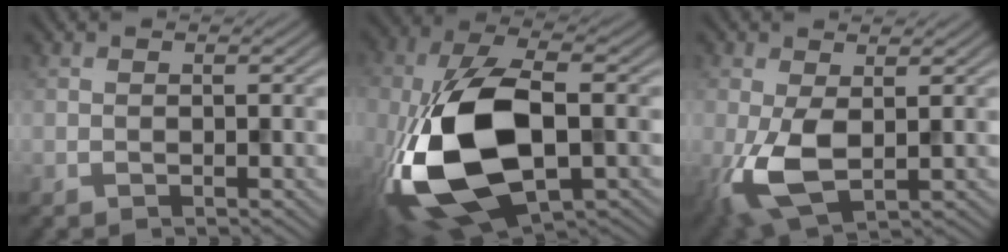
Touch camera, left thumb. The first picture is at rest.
{"total": 17.7, "force": [-3.5, 9.9, 14.3], "torque": [-0.339, -0.024, -0.052]}
{"total": 7.2, "force": [-0.9, 3.8, 6.1], "torque": [-0.146, -0.006, -0.014]}